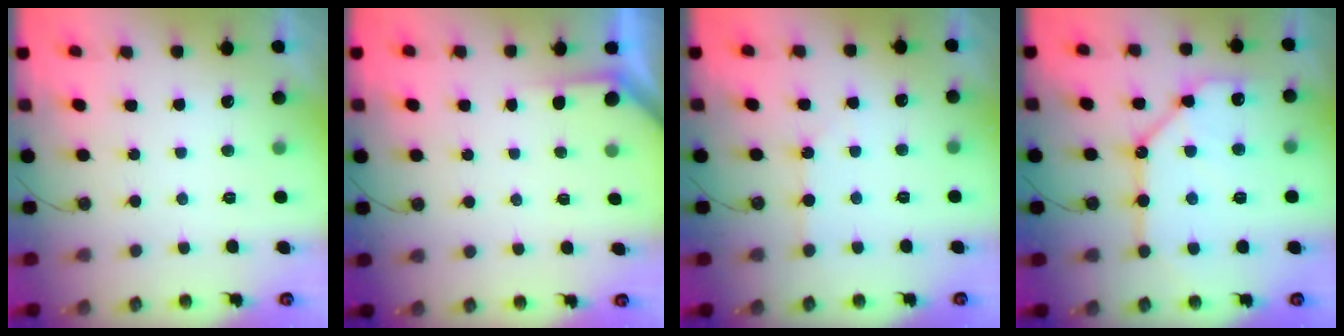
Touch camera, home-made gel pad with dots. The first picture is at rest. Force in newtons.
{"total": 2.2, "press": 2.2, "slide": 0.3}
{"total": 2.6, "press": 2.5, "slide": 0.5}
{"total": 13.9, "press": 13.8, "slide": 1.5}